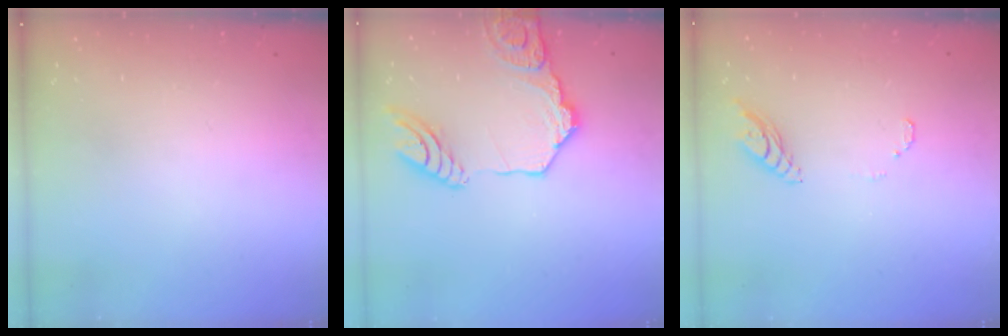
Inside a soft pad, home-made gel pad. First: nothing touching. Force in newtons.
{"total": 17.1, "press": 17.0, "slide": 2.1}
{"total": 8.1, "press": 8.1, "slide": 0.7}